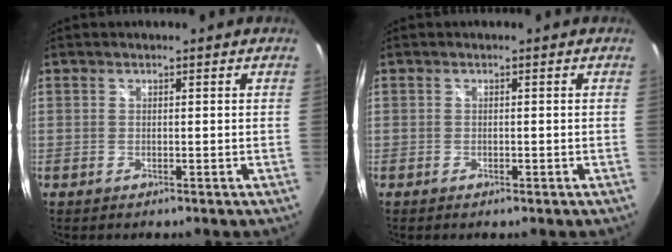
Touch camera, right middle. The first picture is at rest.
{"total": 0.6, "force": [-0.4, 0.3, 0.3], "torque": [-0.005, -0.004, -0.009]}